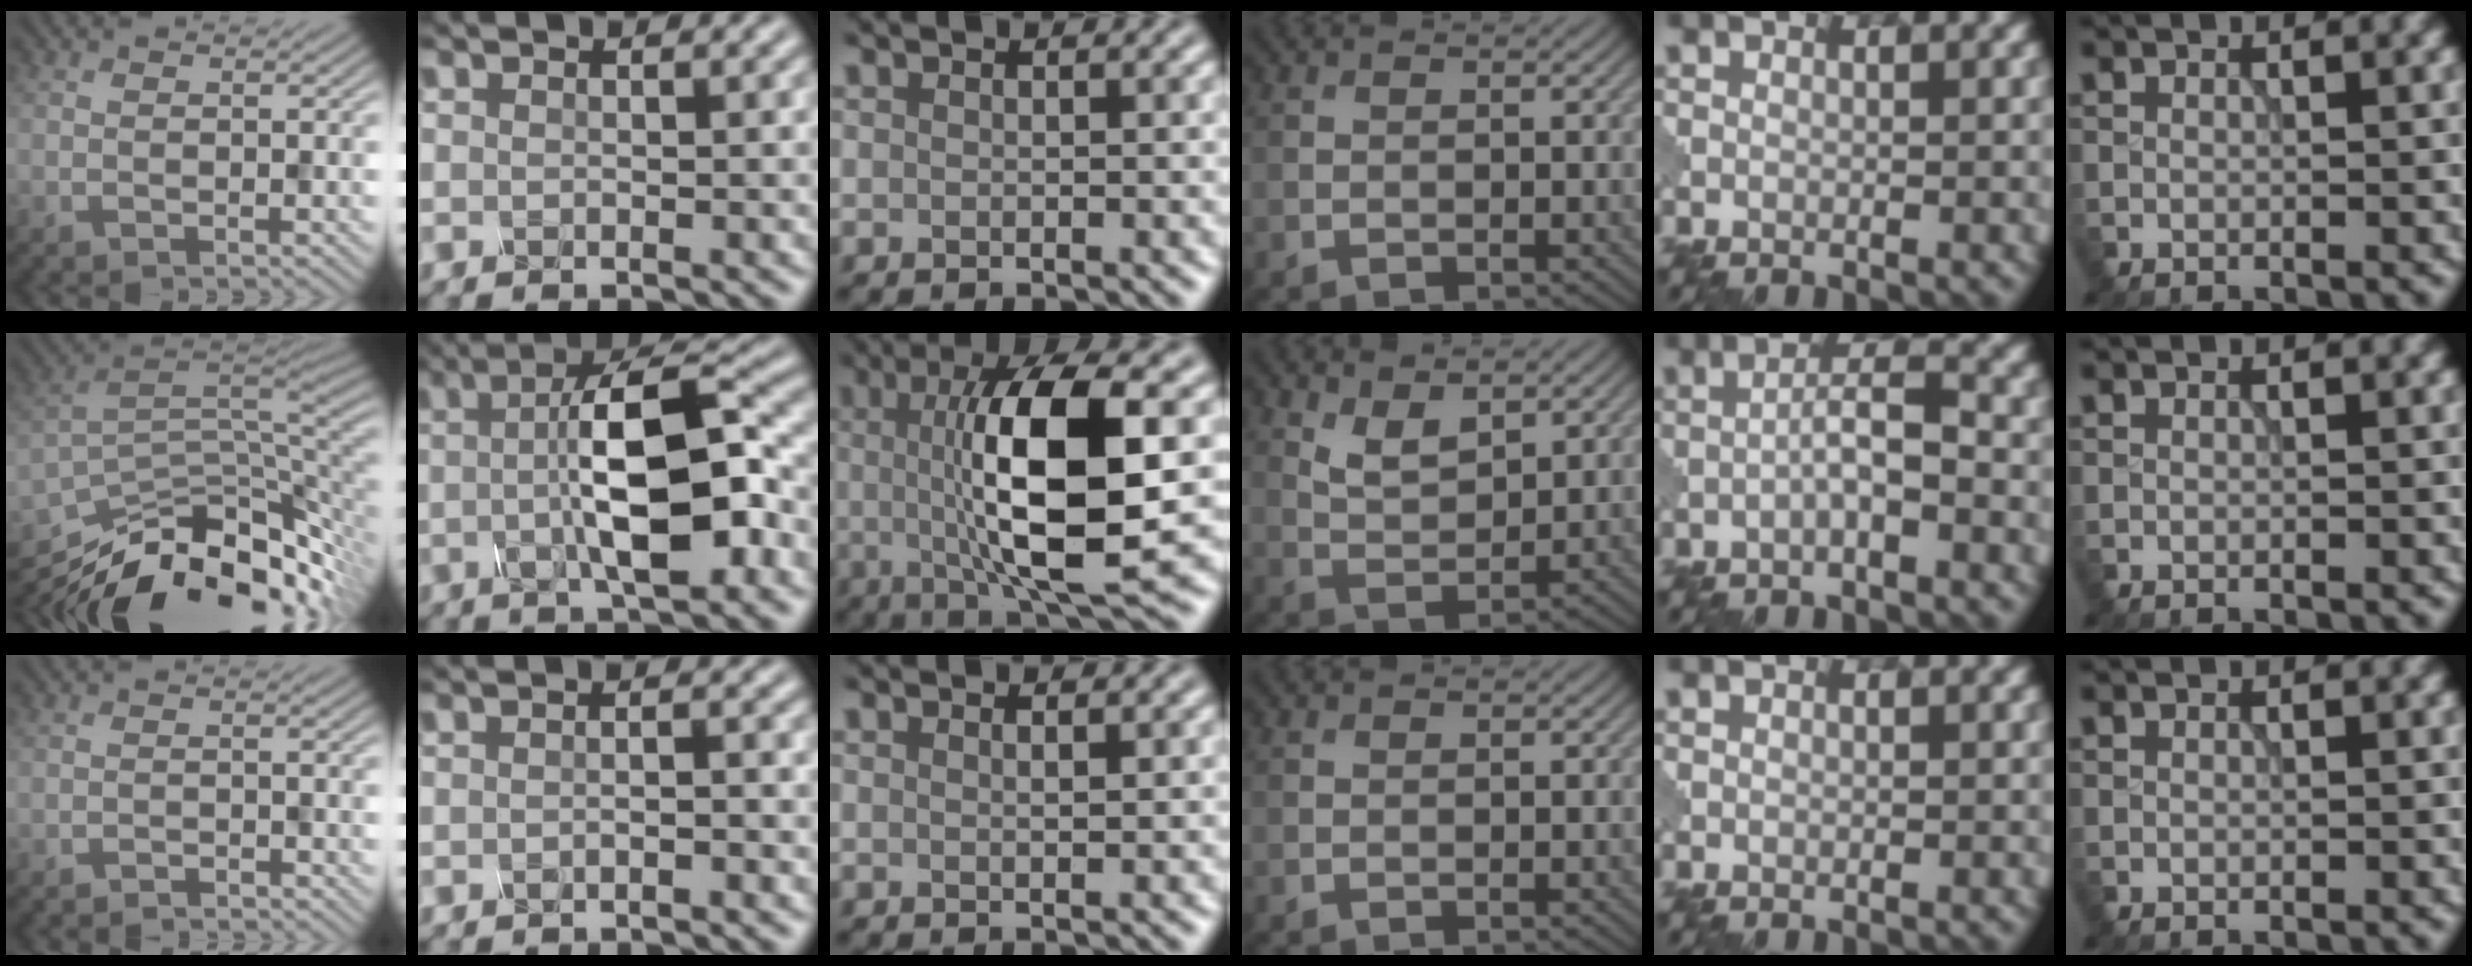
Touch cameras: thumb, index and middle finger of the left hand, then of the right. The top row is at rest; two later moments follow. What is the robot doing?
{"motion": "assemble", "object": "glue stick"}